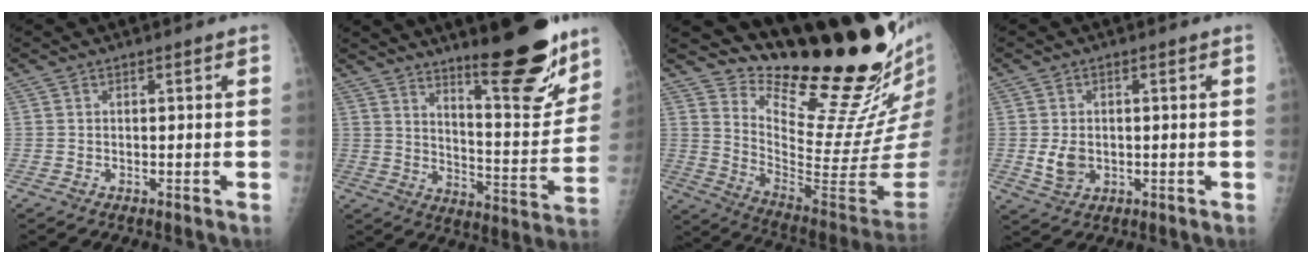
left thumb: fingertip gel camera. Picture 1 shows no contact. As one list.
[{"total": 18.2, "force": [12.9, 3.8, 12.2], "torque": [-0.130, -0.103, 0.200]}, {"total": 25.0, "force": [21.4, 3.6, 12.4], "torque": [-0.154, -0.186, 0.318]}, {"total": 4.4, "force": [-0.4, 3.4, 2.8], "torque": [-0.042, -0.005, 0.002]}]